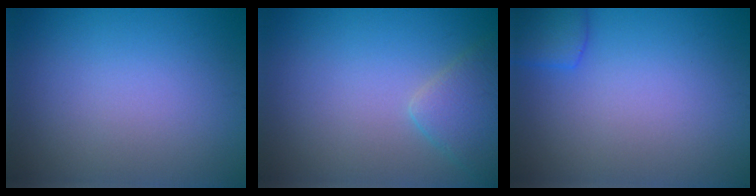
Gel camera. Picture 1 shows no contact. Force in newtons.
{"total": 3.1, "press": 3.1, "slide": 0.0}
{"total": 2.7, "press": 2.7, "slide": 0.1}